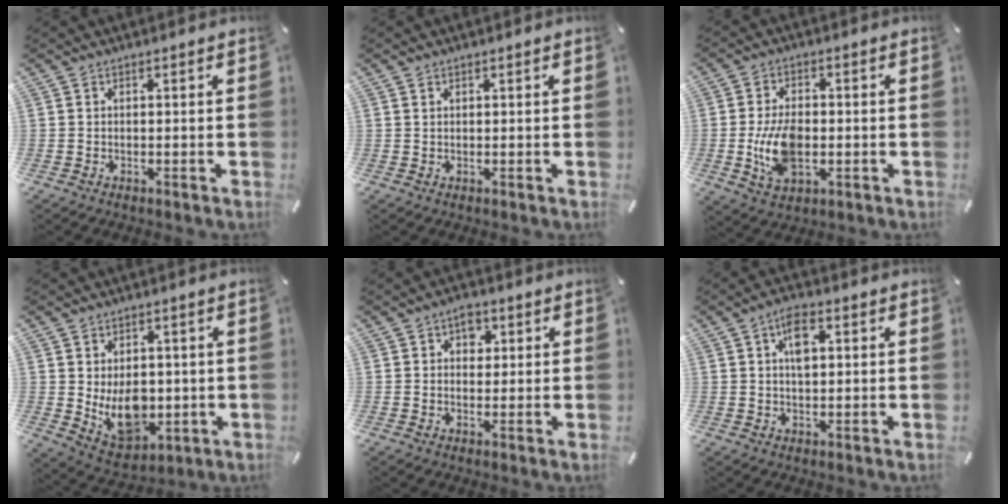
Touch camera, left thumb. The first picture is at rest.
{"total": 0.7, "force": [0.4, 0.5, 0.3], "torque": [-0.005, 0.000, 0.008]}
{"total": 10.3, "force": [-1.3, 6.4, 8.0], "torque": [-0.156, -0.004, -0.024]}
{"total": 11.1, "force": [-0.5, 8.4, 7.2], "torque": [-0.105, -0.008, -0.003]}
{"total": 4.1, "force": [1.3, 3.1, 2.4], "torque": [-0.018, -0.004, 0.015]}
{"total": 5.6, "force": [1.5, 3.1, 4.5], "torque": [-0.070, 0.000, 0.019]}